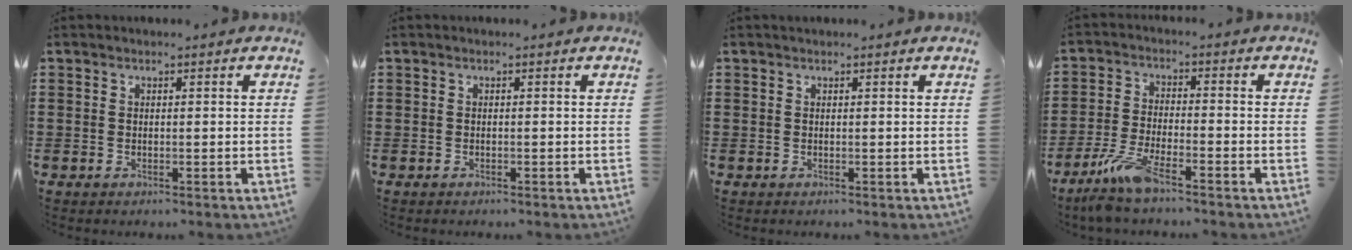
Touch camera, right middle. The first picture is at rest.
{"total": 0.0}
{"total": 0.0}
{"total": 7.0, "force": [-5.2, 1.1, 4.6], "torque": [-0.111, -0.016, -0.102]}